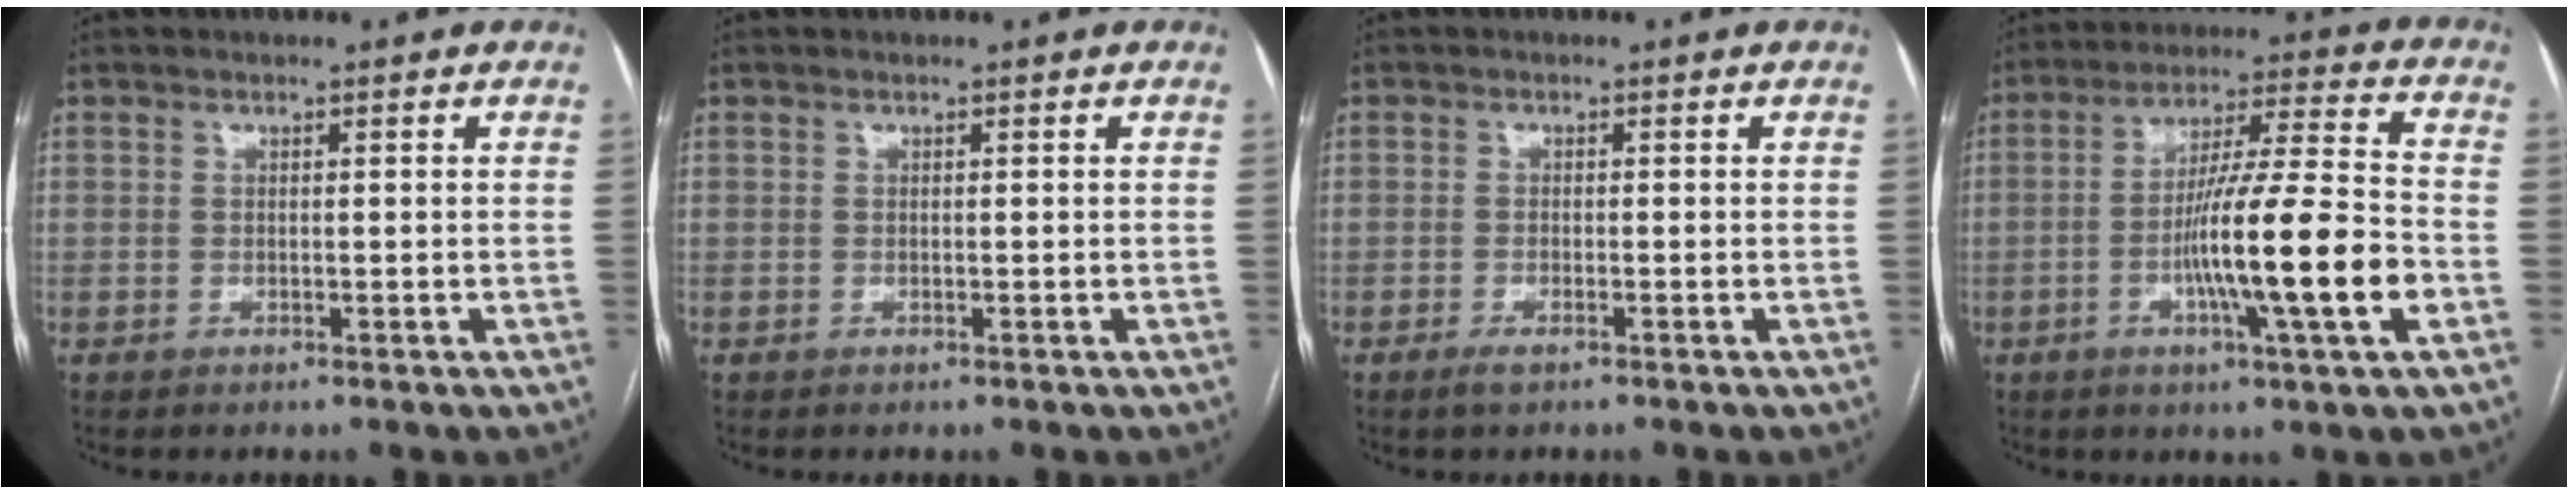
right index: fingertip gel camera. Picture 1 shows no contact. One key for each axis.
{"total": 0.0}
{"total": 1.7, "fx": -1.2, "fy": 0.3, "fz": 1.1, "tx": -0.027, "ty": -0.003, "tz": -0.020}
{"total": 15.6, "fx": -4.3, "fy": -0.4, "fz": 15.0, "tx": -0.258, "ty": -0.007, "tz": -0.076}